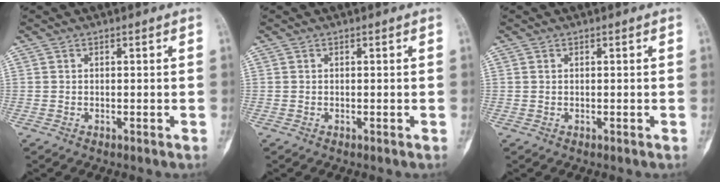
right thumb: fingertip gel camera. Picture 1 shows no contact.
{"total": 0.0}
{"total": 0.0}